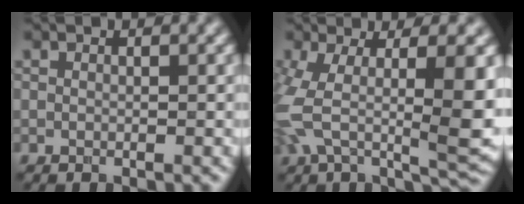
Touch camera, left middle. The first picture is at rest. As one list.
[{"total": 9.9, "force": [-0.7, 3.4, 9.3], "torque": [-0.186, -0.015, -0.003]}]